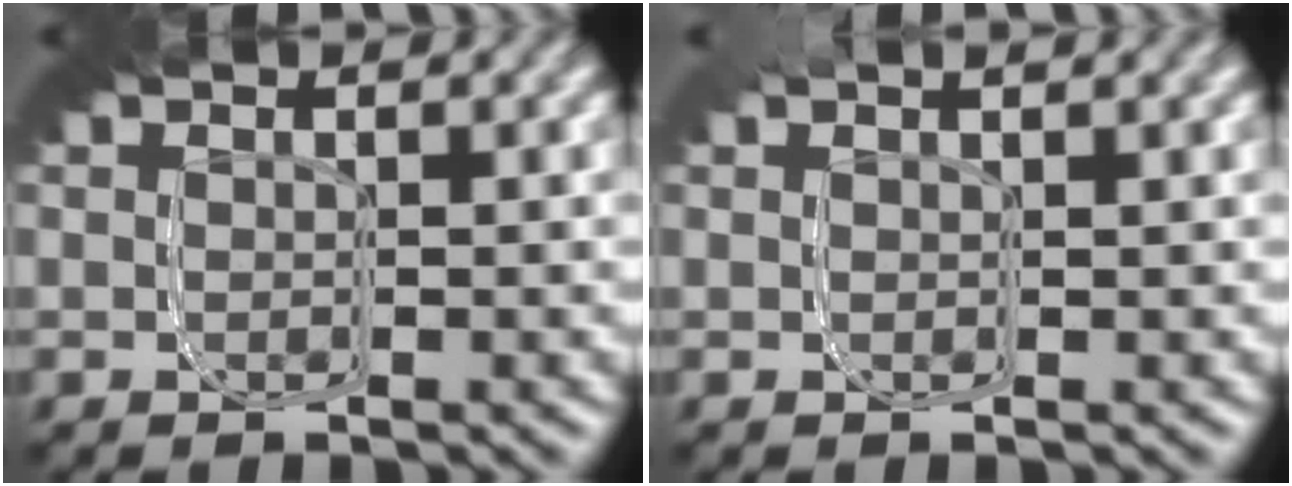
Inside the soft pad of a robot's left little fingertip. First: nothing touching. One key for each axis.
{"total": 0.9, "fx": 0.0, "fy": -0.7, "fz": -0.6, "tx": -0.002, "ty": 0.005, "tz": 0.005}